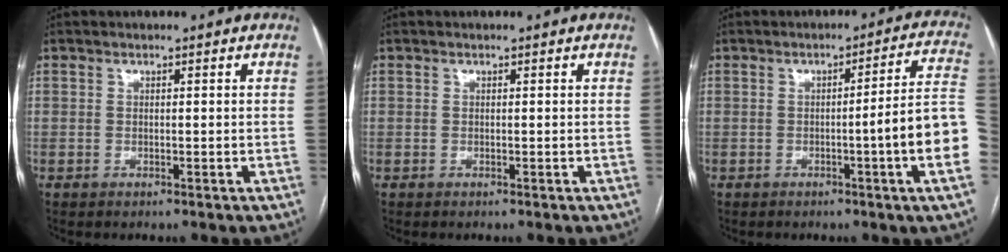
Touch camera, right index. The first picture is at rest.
{"total": 0.0}
{"total": 10.8, "force": [-2.6, -1.6, 10.4], "torque": [-0.122, 0.005, -0.041]}